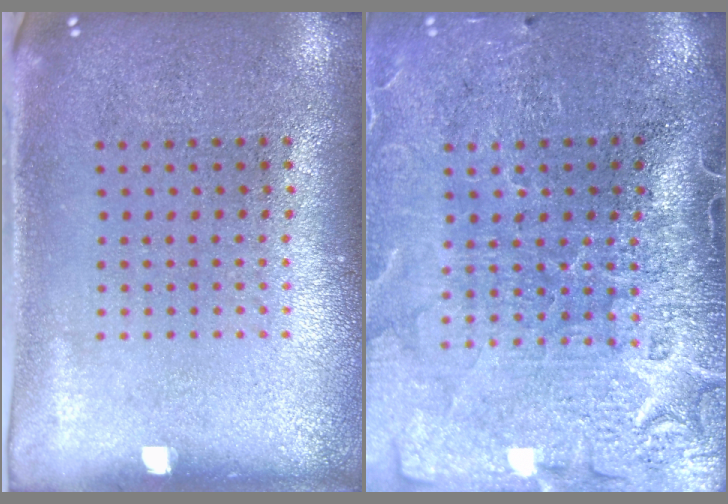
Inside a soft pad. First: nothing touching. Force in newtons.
{"total": 4.2, "press": 3.7, "slide": 2.1}